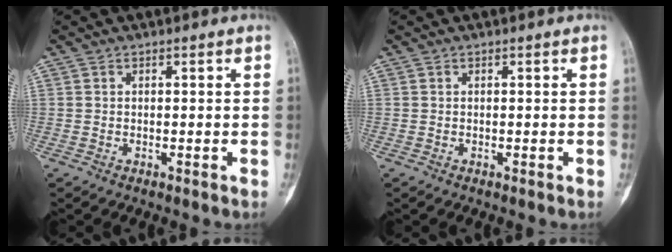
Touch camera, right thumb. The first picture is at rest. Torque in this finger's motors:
{"motor_torque": [0.00, 0.00, 0.01, 0.02, 0.00]}